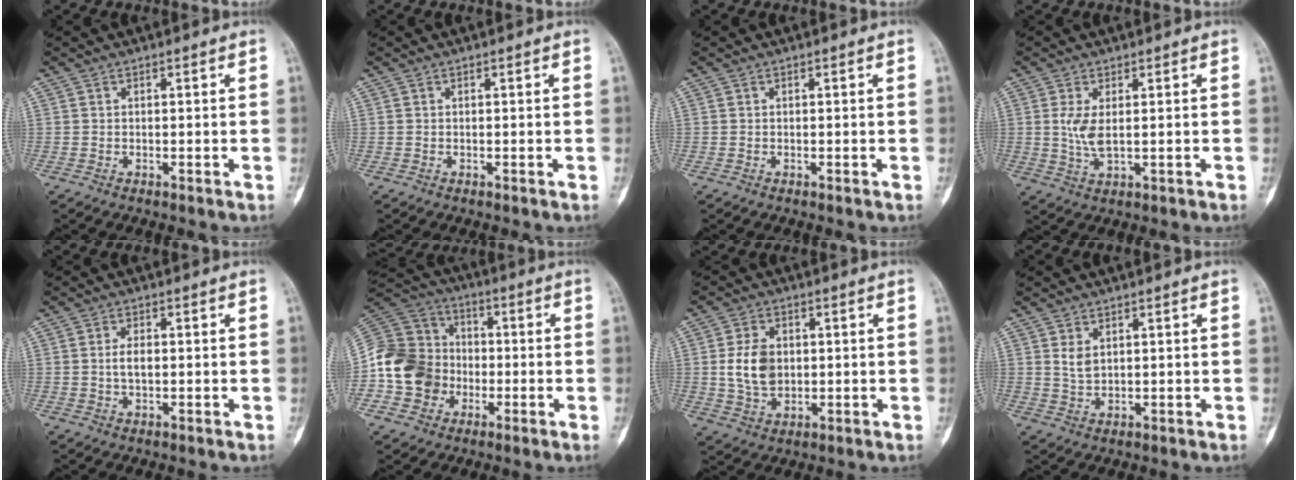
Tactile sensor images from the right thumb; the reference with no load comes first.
{"total": 0.0}
{"total": 0.0}
{"total": 4.3, "force": [0.5, 1.6, 3.9], "torque": [-0.091, -0.010, 0.017]}
{"total": 2.9, "force": [-0.1, 1.6, 2.5], "torque": [-0.042, 0.002, -0.003]}
{"total": 16.5, "force": [-3.8, 14.3, 7.3], "torque": [-0.132, 0.049, -0.071]}
{"total": 8.1, "force": [0.5, 5.7, 5.7], "torque": [-0.087, -0.002, 0.014]}
{"total": 2.6, "force": [1.0, 1.6, 1.8], "torque": [-0.024, -0.007, 0.023]}